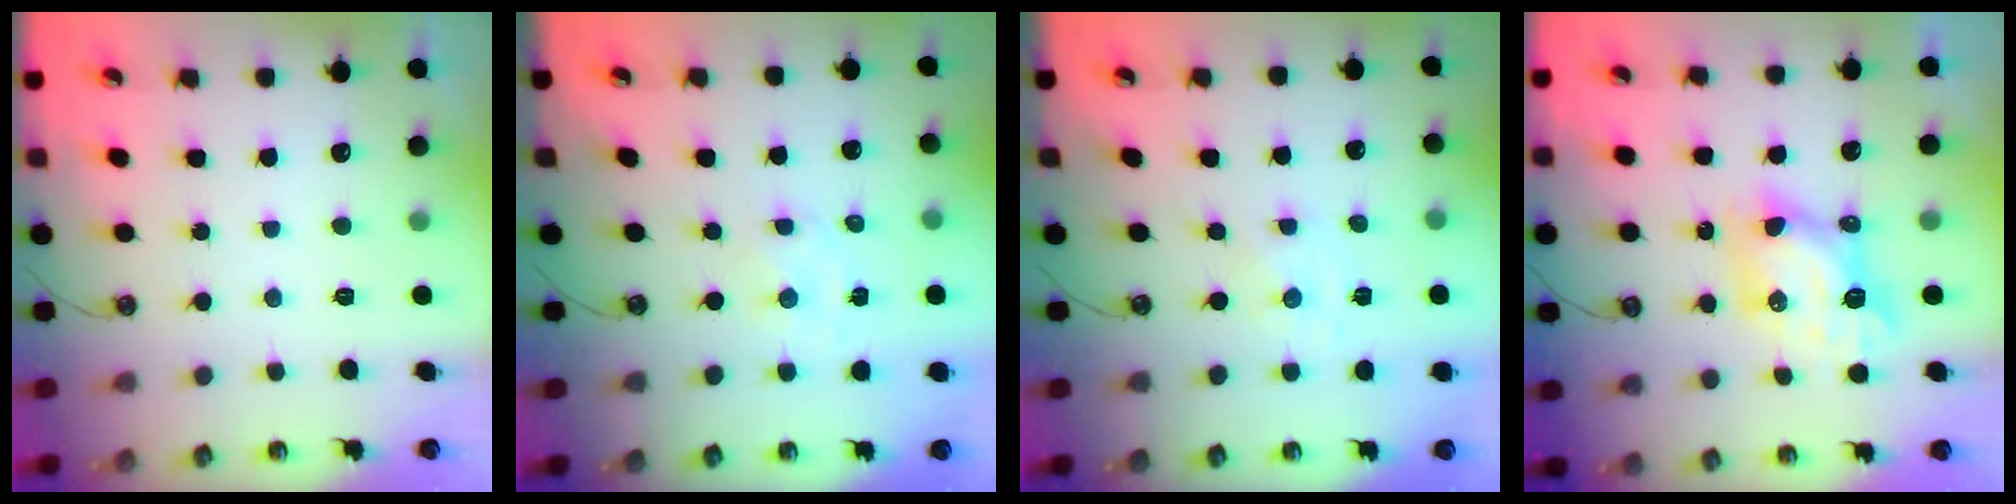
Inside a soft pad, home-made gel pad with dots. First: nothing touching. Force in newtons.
{"total": 1.0, "press": 0.9, "slide": 0.2}
{"total": 0.0}
{"total": 8.8, "press": 8.8, "slide": 0.8}